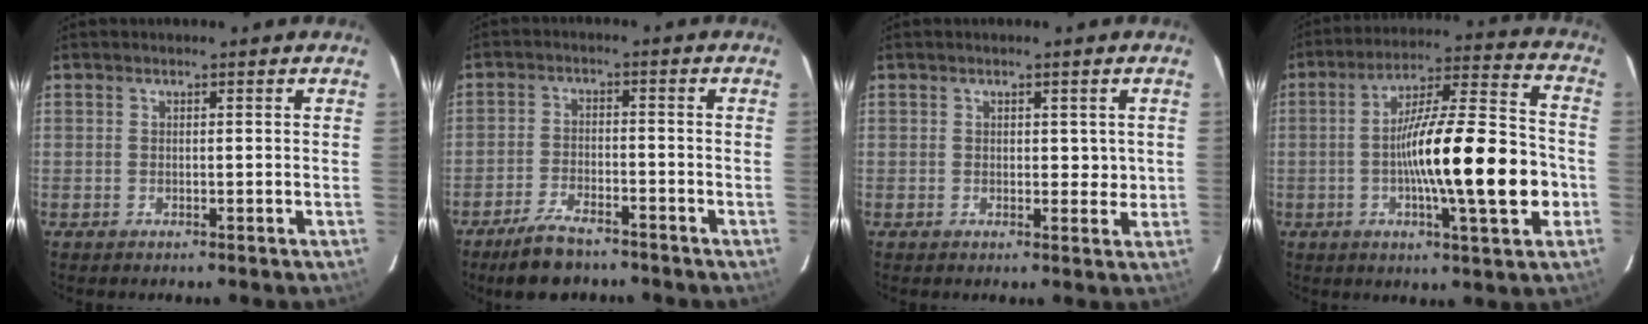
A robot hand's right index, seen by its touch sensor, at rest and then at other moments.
{"total": 7.0, "force": [-5.6, 2.2, 3.5], "torque": [-0.072, -0.009, -0.099]}
{"total": 2.4, "force": [0.5, 1.5, 1.8], "torque": [-0.018, 0.000, 0.008]}
{"total": 18.8, "force": [-3.6, 1.7, 18.4], "torque": [-0.299, 0.006, -0.056]}